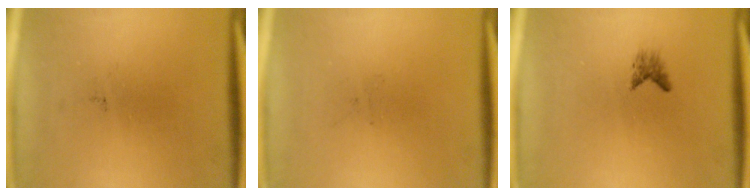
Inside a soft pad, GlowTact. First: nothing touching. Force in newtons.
{"total": 0.0}
{"total": 1.1}